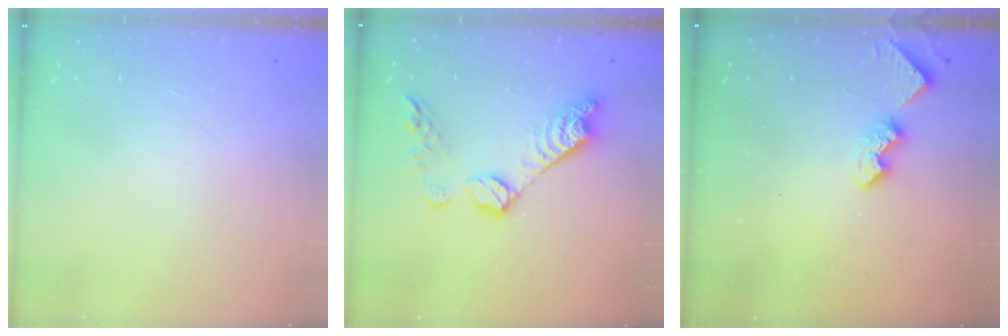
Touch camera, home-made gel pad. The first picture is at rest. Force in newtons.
{"total": 13.2, "press": 13.2, "slide": 0.5}
{"total": 7.9, "press": 7.9, "slide": 0.4}